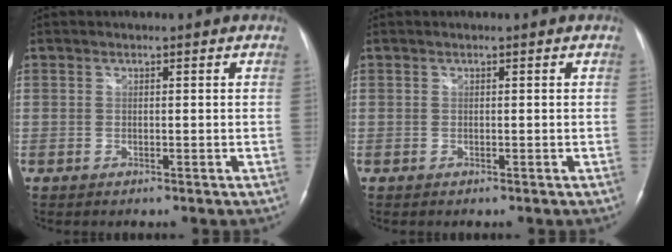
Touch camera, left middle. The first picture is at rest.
{"total": 0.0}